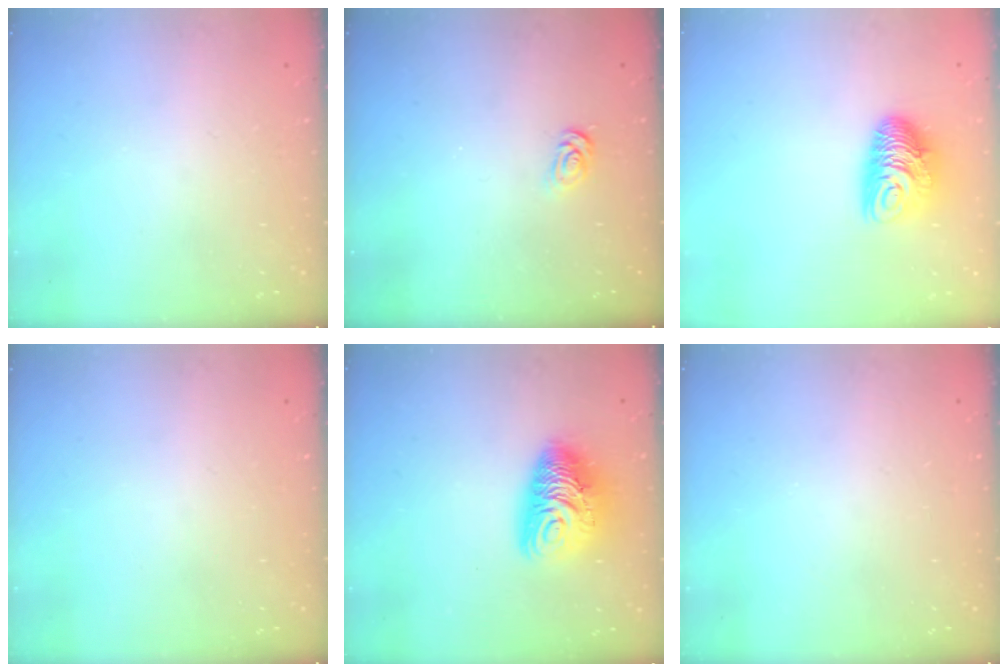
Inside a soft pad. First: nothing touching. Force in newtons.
{"total": 3.2, "press": 3.1, "slide": 0.4}
{"total": 9.8, "press": 9.8, "slide": 0.5}
{"total": 0.0}
{"total": 11.8, "press": 11.7, "slide": 1.2}
{"total": 0.0}